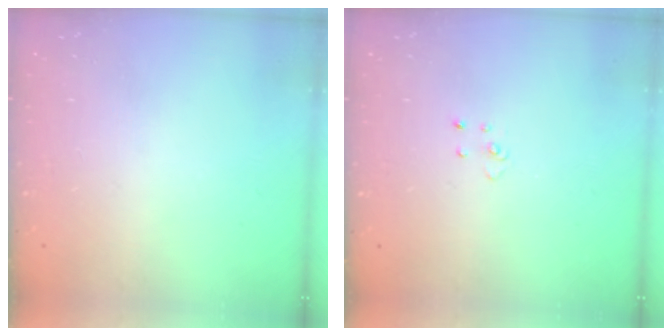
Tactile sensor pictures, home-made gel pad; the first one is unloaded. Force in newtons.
{"total": 2.9, "press": 2.9, "slide": 0.2}